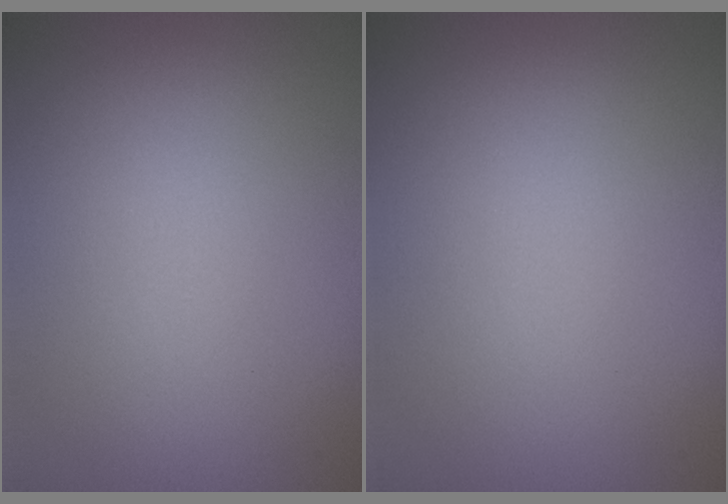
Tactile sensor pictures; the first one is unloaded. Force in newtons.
{"total": 0.0}